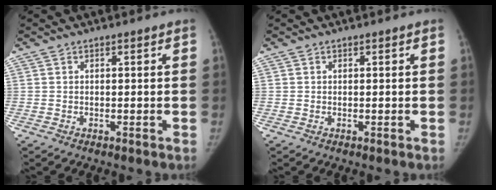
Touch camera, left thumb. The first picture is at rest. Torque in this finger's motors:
{"motor_torque": [0.00, 0.00, 0.28, -0.28, 0.00]}